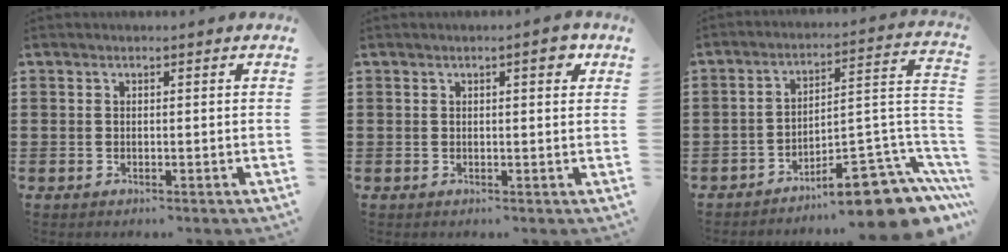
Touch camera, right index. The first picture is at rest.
{"total": 2.4, "force": [1.0, 0.6, 2.1], "torque": [-0.027, 0.001, 0.012]}
{"total": 11.4, "force": [-8.8, 3.5, 6.3], "torque": [-0.064, 0.026, -0.157]}